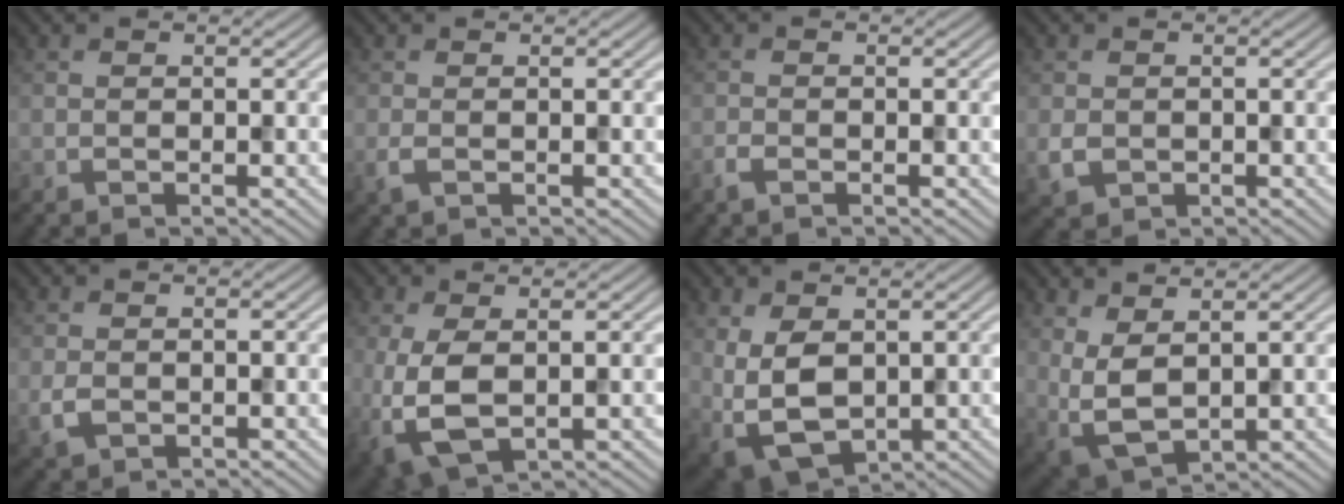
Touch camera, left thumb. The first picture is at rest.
{"total": 1.2, "force": [-0.2, 0.6, 1.0], "torque": [-0.029, -0.003, -0.006]}
{"total": 1.2, "force": [-0.9, 0.4, 0.8], "torque": [-0.018, -0.001, -0.020]}
{"total": 2.3, "force": [-0.2, 2.0, 1.2], "torque": [-0.032, -0.007, -0.004]}
{"total": 2.0, "force": [-0.5, 1.4, 1.4], "torque": [-0.037, -0.009, -0.009]}
{"total": 6.0, "force": [-0.8, 3.1, 5.0], "torque": [-0.128, -0.009, -0.014]}
{"total": 8.1, "force": [0.8, 4.9, 6.4], "torque": [-0.166, -0.011, 0.017]}
{"total": 6.1, "force": [2.3, 2.9, 4.9], "torque": [-0.134, -0.004, 0.049]}